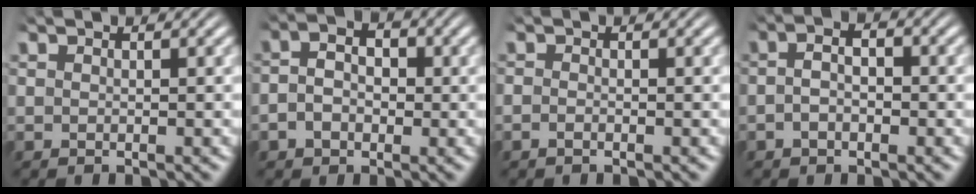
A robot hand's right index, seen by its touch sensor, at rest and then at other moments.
{"total": 4.1, "force": [-0.3, 3.2, 2.6], "torque": [-0.047, -0.002, -0.010]}
{"total": 1.0, "force": [-0.6, 0.5, 0.5], "torque": [-0.015, -0.003, -0.014]}
{"total": 2.5, "force": [-0.6, 1.3, 2.1], "torque": [-0.033, -0.002, -0.013]}